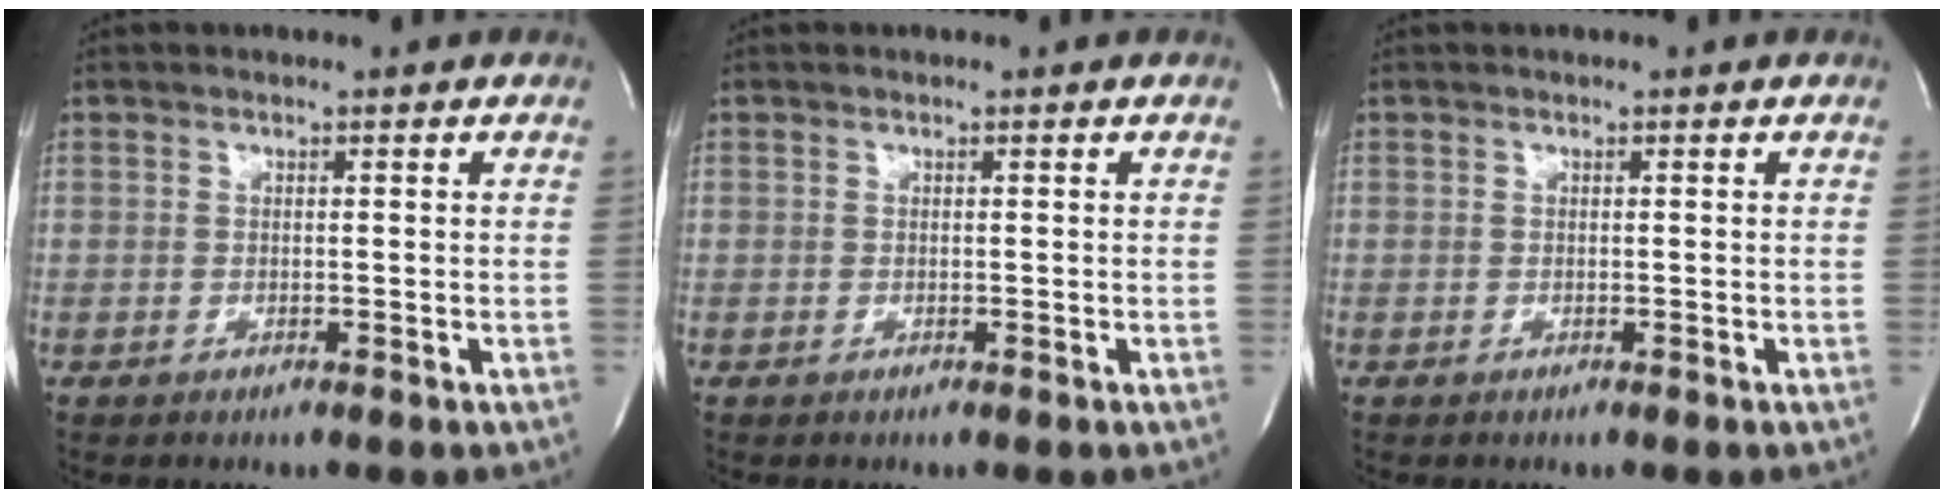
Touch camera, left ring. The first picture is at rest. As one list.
[{"total": 0.0}, {"total": 0.0}]